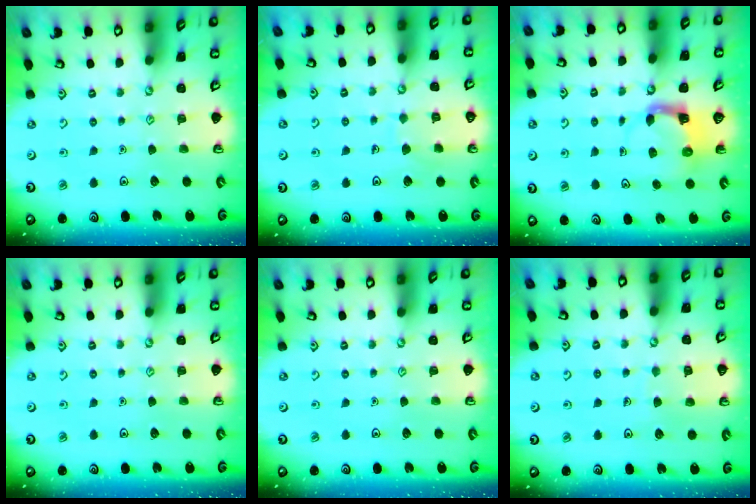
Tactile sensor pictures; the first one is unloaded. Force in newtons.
{"total": 4.8, "press": 4.8, "slide": 0.1}
{"total": 3.9, "press": 3.9, "slide": 0.7}
{"total": 0.0}
{"total": 0.0}
{"total": 6.4, "press": 6.3, "slide": 0.6}